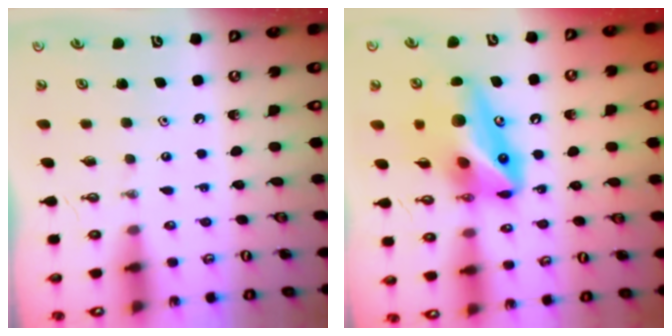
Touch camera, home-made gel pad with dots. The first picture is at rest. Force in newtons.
{"total": 14.4, "press": 14.2, "slide": 2.3}